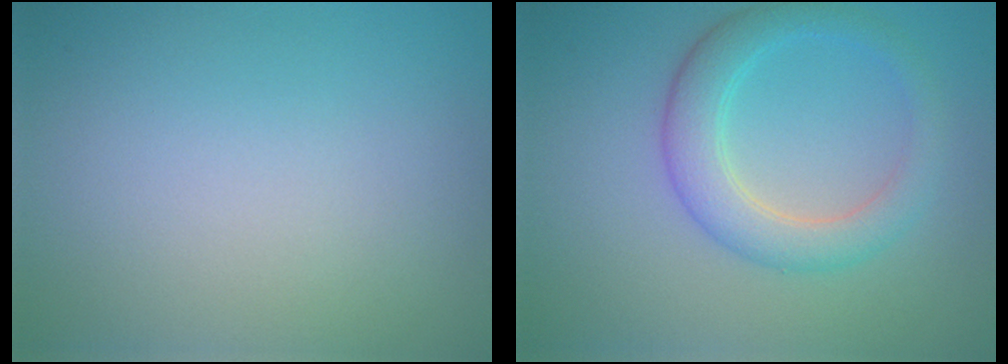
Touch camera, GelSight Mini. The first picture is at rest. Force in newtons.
{"total": 4.0, "press": 4.0, "slide": 0.1}